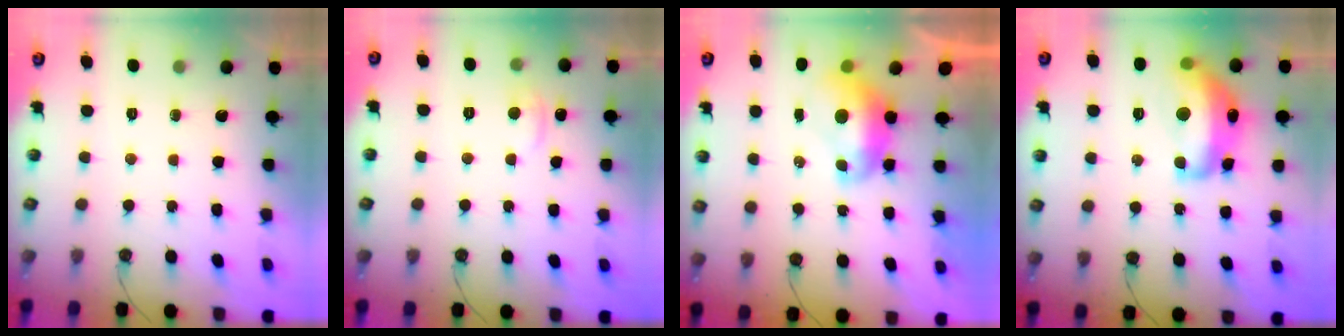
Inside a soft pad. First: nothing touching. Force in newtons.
{"total": 2.0, "press": 1.9, "slide": 0.6}
{"total": 1.6, "press": 1.4, "slide": 0.7}
{"total": 9.9, "press": 9.8, "slide": 0.8}